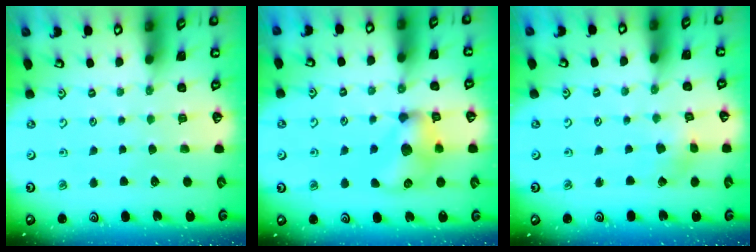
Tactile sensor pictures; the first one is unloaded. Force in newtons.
{"total": 12.7, "press": 12.7, "slide": 0.7}
{"total": 2.6, "press": 2.6, "slide": 0.3}